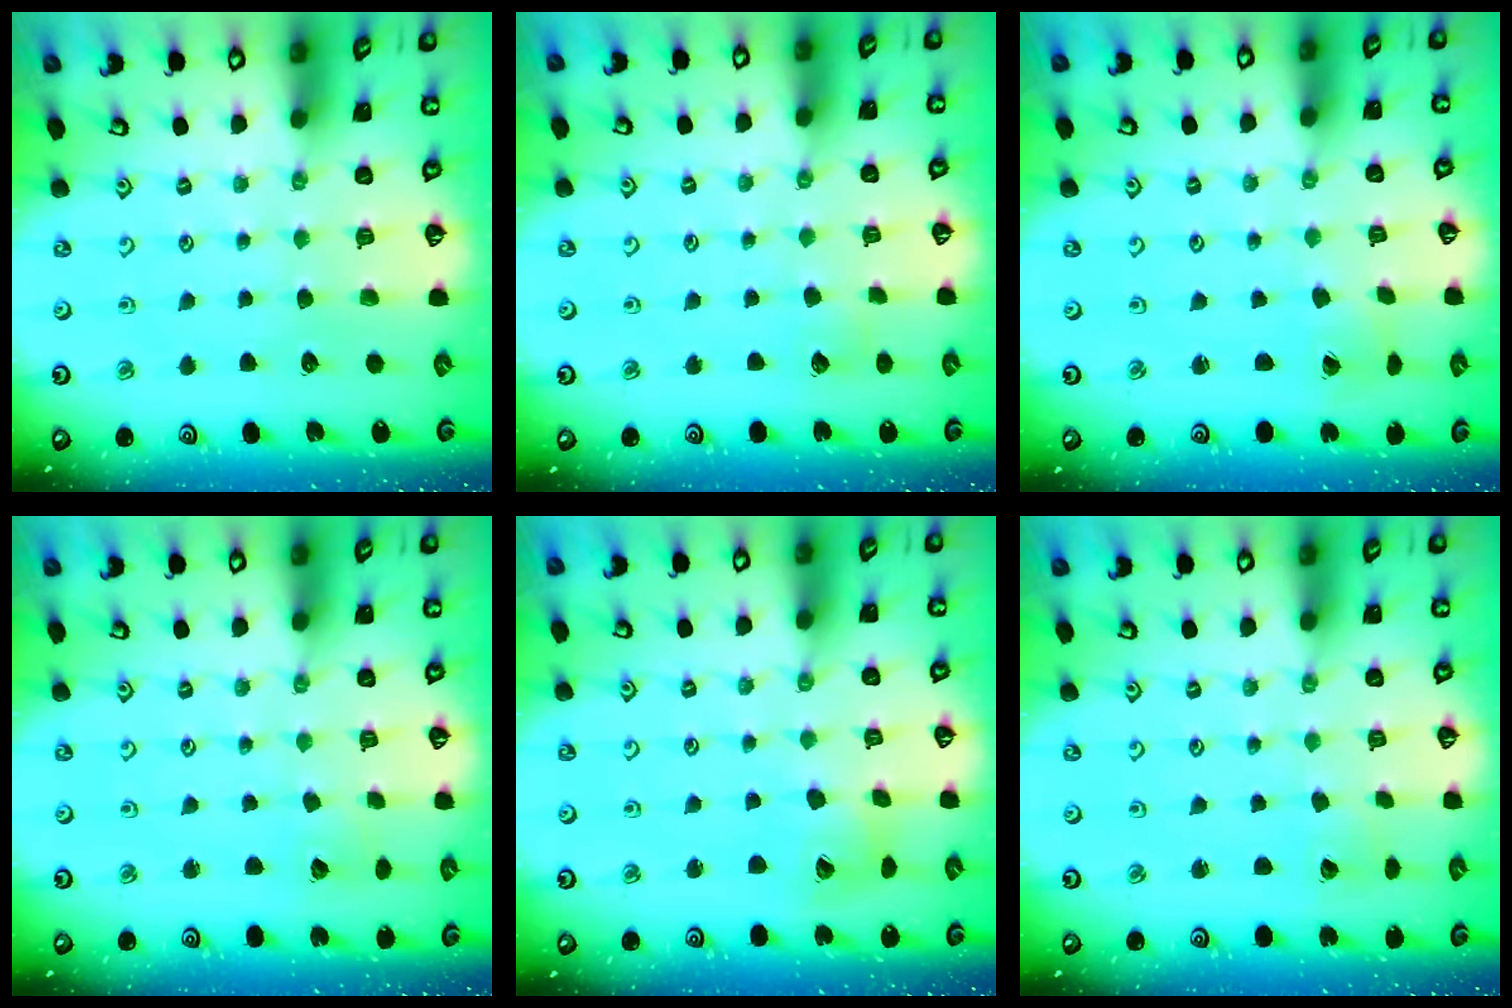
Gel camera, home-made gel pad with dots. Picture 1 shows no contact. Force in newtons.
{"total": 2.7, "press": 2.7, "slide": 0.4}
{"total": 1.4, "press": 1.4, "slide": 0.3}
{"total": 3.1, "press": 3.1, "slide": 0.4}
{"total": 9.8, "press": 9.7, "slide": 1.1}
{"total": 2.3, "press": 2.3, "slide": 0.1}